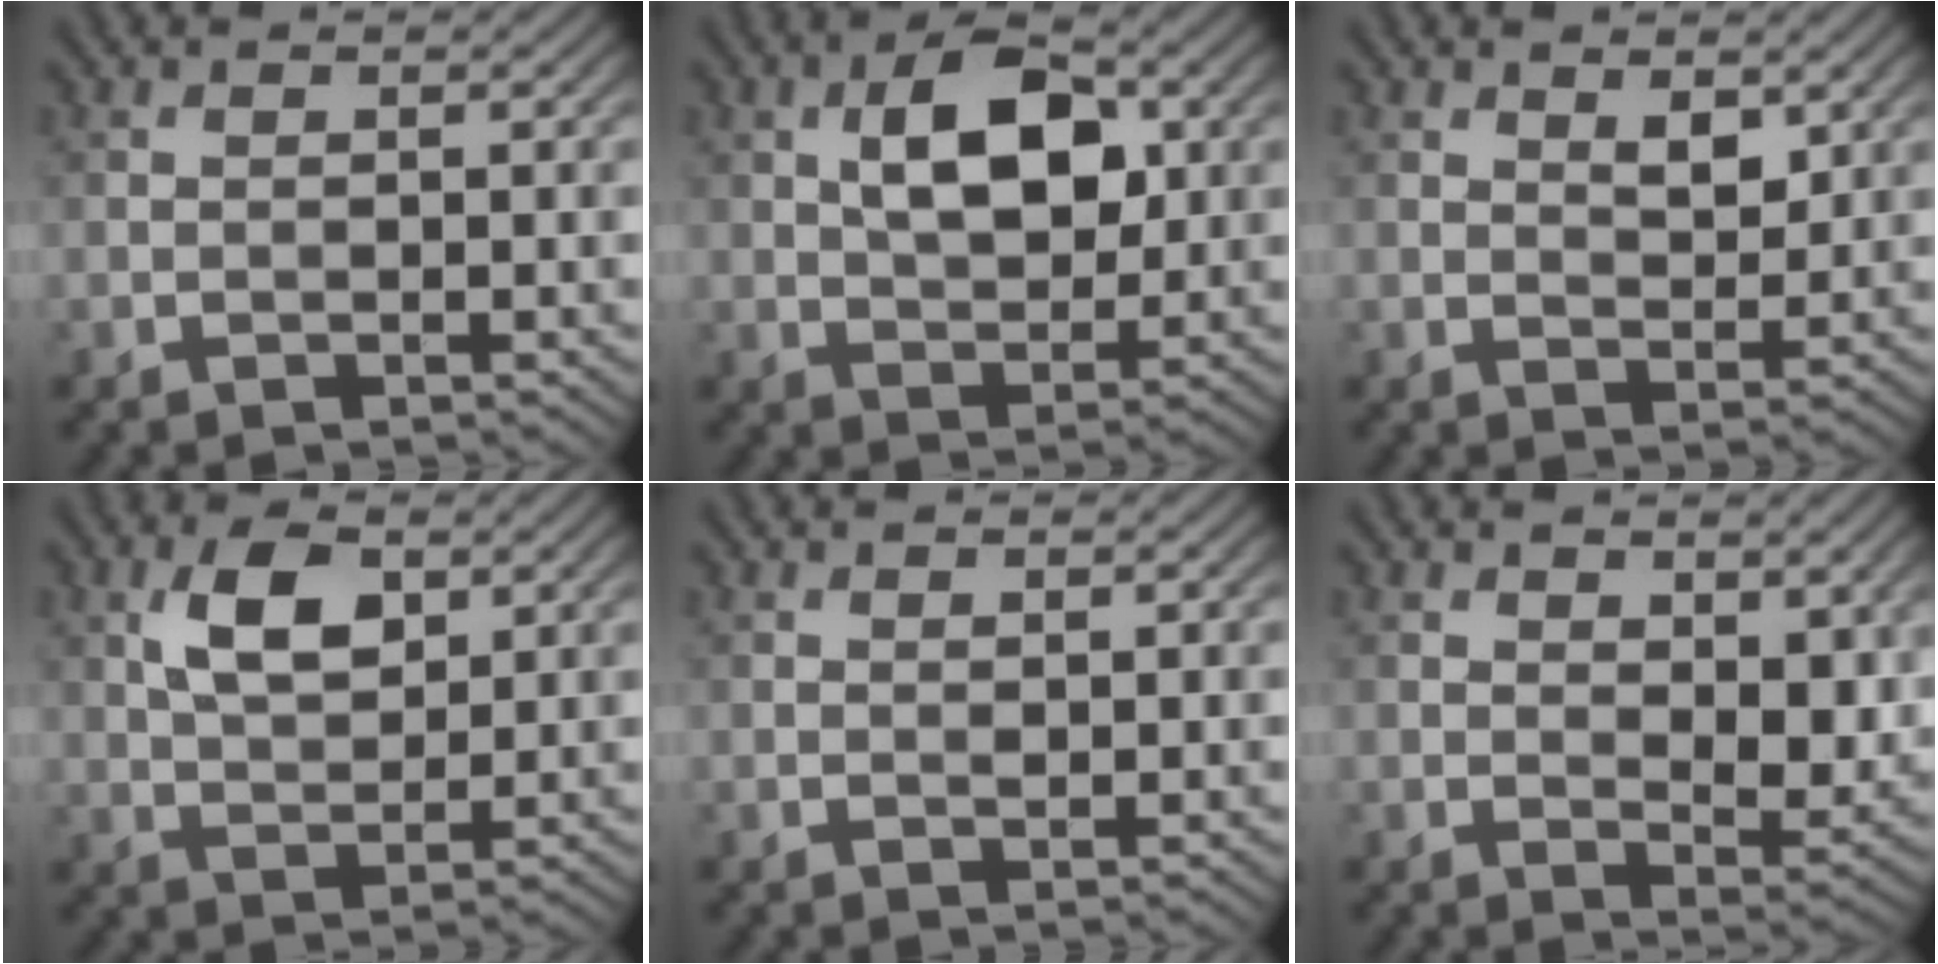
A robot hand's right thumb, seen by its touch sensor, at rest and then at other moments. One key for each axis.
{"total": 8.0, "fx": 2.0, "fy": 4.5, "fz": 6.3, "tx": -0.106, "ty": 0.007, "tz": 0.030}
{"total": 3.0, "fx": 1.7, "fy": 1.5, "fz": 2.0, "tx": -0.035, "ty": -0.008, "tz": 0.032}
{"total": 6.0, "fx": 2.3, "fy": 3.3, "fz": 4.5, "tx": -0.093, "ty": 0.002, "tz": 0.042}
{"total": 0.7, "fx": 0.3, "fy": 0.4, "fz": 0.5, "tx": -0.009, "ty": -0.002, "tz": 0.005}
{"total": 6.4, "fx": 1.8, "fy": 3.6, "fz": 5.0, "tx": -0.080, "ty": -0.010, "tz": 0.032}